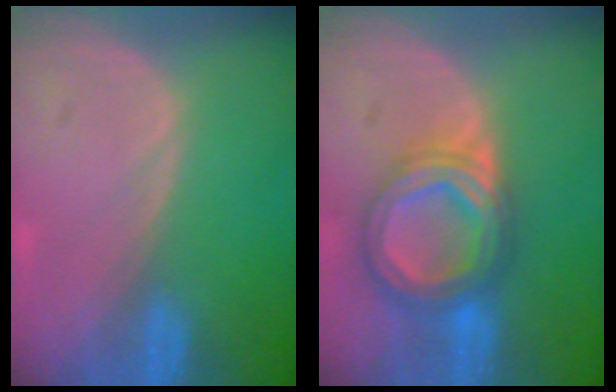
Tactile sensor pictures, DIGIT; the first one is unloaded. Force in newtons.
{"total": 8.4, "press": 8.4, "slide": 0.7}